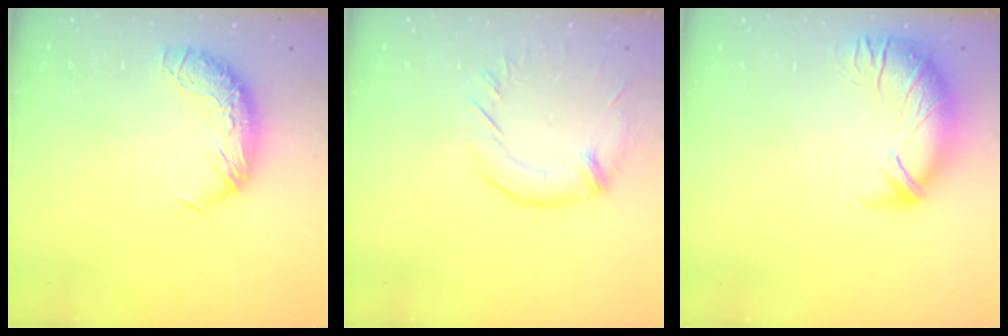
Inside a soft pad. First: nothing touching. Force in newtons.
{"total": 1.5, "press": 0.4, "slide": 1.4}
{"total": 2.9, "press": 1.4, "slide": 2.5}